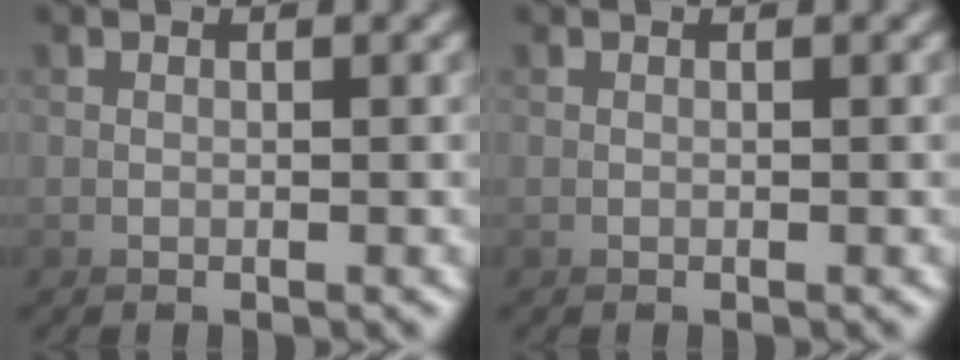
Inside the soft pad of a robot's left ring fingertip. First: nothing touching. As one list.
[{"total": 0.0}]